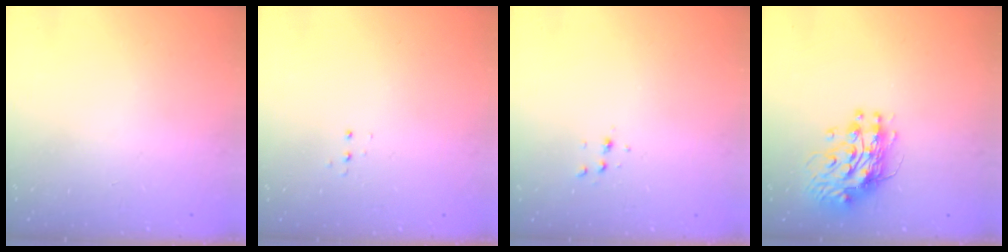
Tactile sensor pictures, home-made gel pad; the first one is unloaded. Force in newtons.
{"total": 3.3, "press": 3.2, "slide": 0.6}
{"total": 3.8, "press": 3.7, "slide": 1.1}
{"total": 11.0, "press": 10.9, "slide": 1.0}